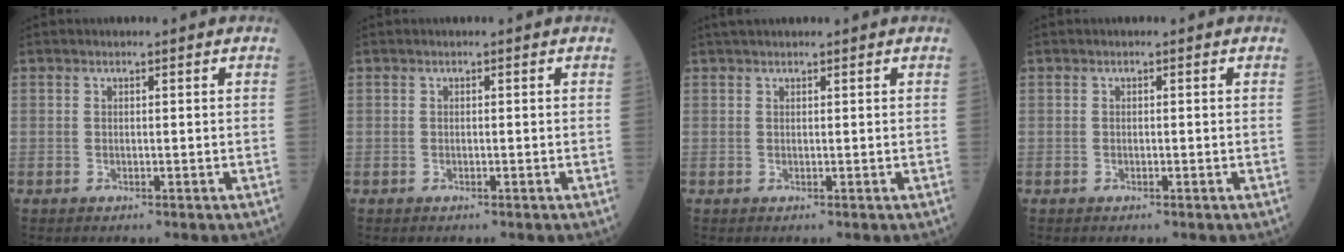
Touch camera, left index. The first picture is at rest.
{"total": 0.0}
{"total": 3.6, "force": [3.1, 0.3, 1.7], "torque": [-0.018, 0.032, 0.049]}
{"total": 0.0}